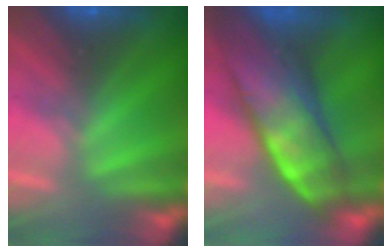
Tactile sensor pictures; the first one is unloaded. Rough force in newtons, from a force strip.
{"total": 9.0}